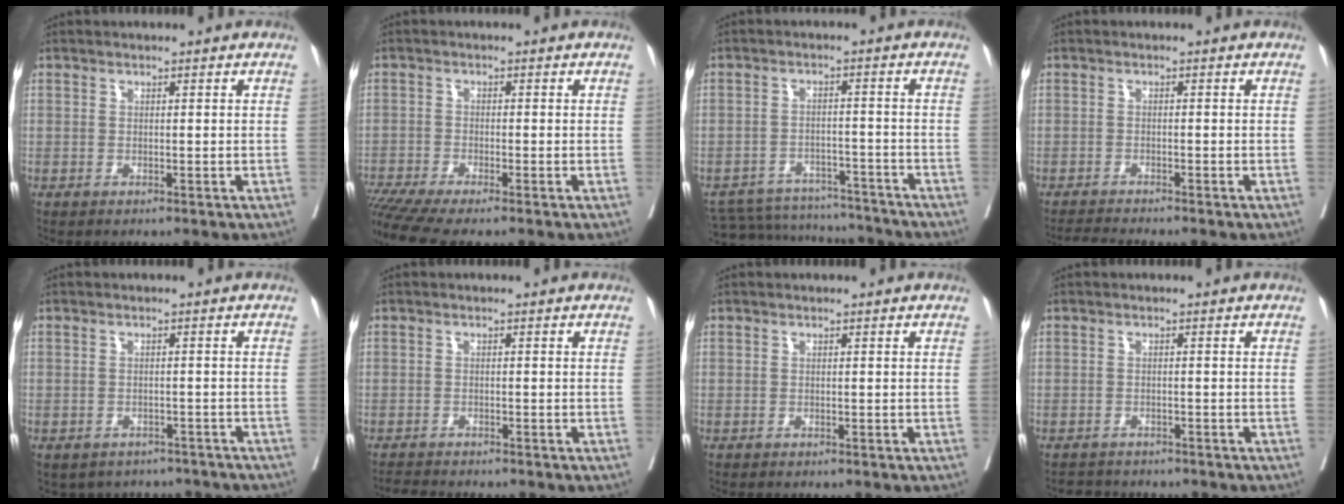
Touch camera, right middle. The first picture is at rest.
{"total": 7.9, "force": [-6.7, -0.3, 4.1], "torque": [-0.073, -0.014, -0.116]}
{"total": 13.5, "force": [-13.0, 2.9, 1.9], "torque": [-0.039, 0.010, -0.178]}
{"total": 3.1, "force": [-2.9, -1.0, 0.6], "torque": [-0.014, -0.017, -0.050]}
{"total": 8.2, "force": [-7.1, 3.8, 0.9], "torque": [-0.002, 0.016, -0.077]}
{"total": 3.4, "force": [-3.3, 0.2, 0.9], "torque": [-0.013, -0.014, -0.053]}
{"total": 0.0}
{"total": 3.8, "force": [-3.5, 1.4, 0.4], "torque": [-0.006, -0.004, -0.050]}